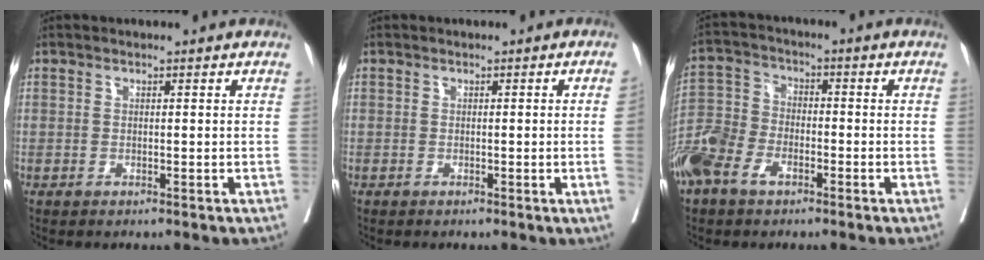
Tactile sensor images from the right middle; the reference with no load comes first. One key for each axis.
{"total": 2.6, "fx": -0.2, "fy": -1.1, "fz": 2.4, "tx": -0.038, "ty": -0.006, "tz": 0.001}
{"total": 8.8, "fx": -5.2, "fy": 5.2, "fz": 4.8, "tx": -0.123, "ty": 0.003, "tz": -0.106}